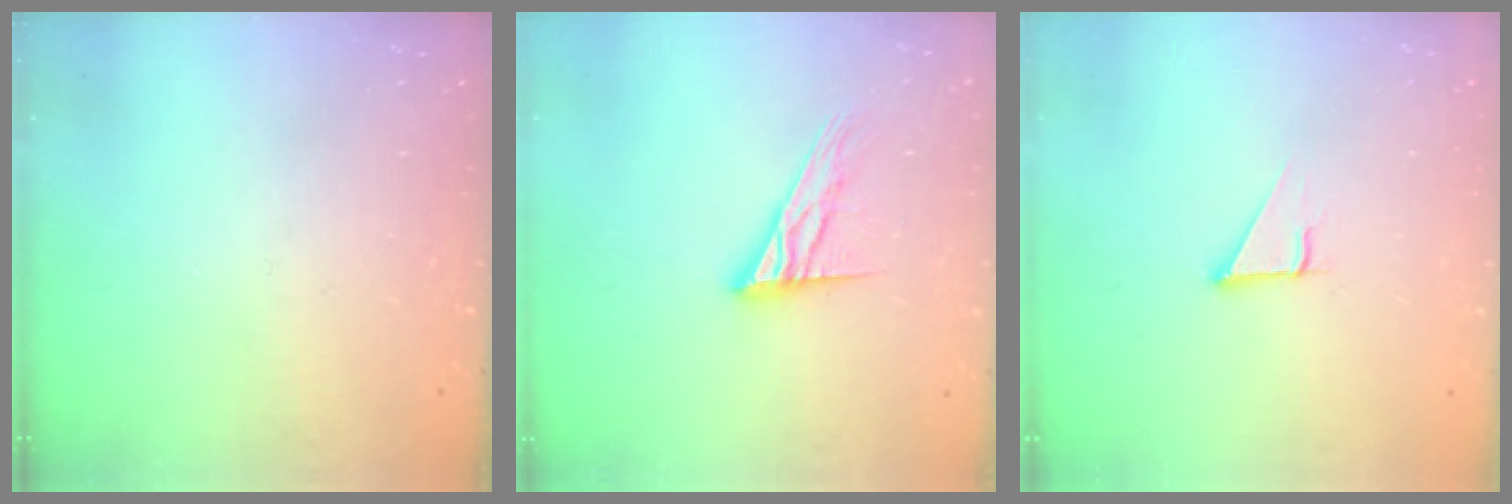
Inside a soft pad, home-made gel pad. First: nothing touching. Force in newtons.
{"total": 13.1, "press": 13.1, "slide": 1.2}
{"total": 2.8, "press": 2.8, "slide": 0.1}